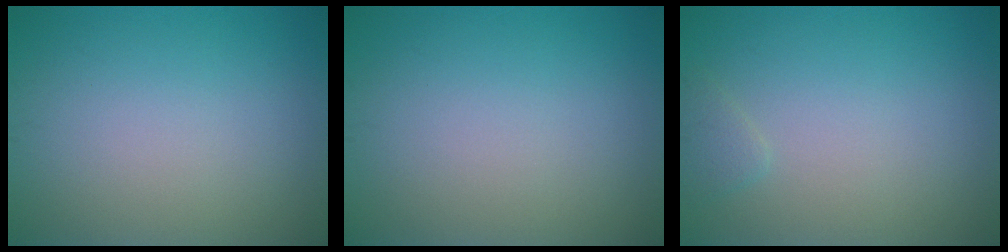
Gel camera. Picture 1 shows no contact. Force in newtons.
{"total": 0.0}
{"total": 0.9, "press": 0.9, "slide": 0.1}